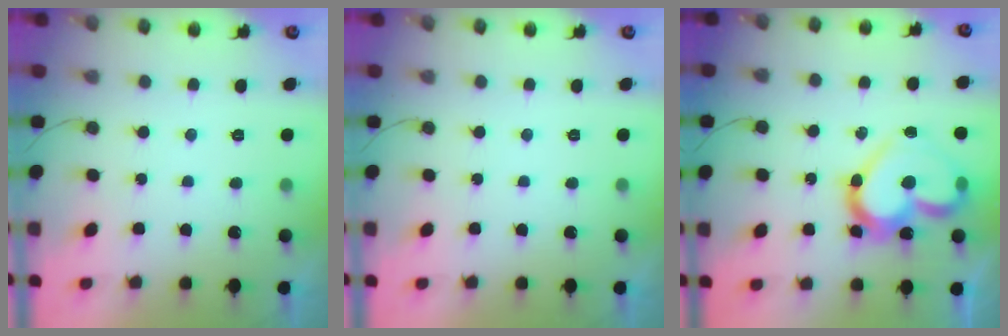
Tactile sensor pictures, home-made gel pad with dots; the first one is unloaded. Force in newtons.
{"total": 0.0}
{"total": 18.2, "press": 18.1, "slide": 2.0}